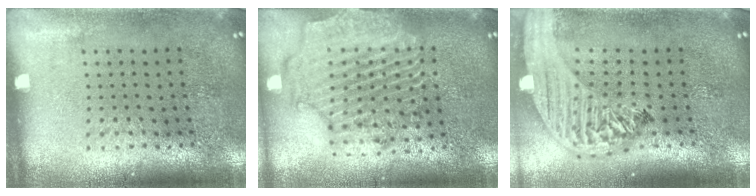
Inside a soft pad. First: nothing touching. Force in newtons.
{"total": 2.2, "press": 2.1, "slide": 0.8}
{"total": 3.2, "press": 2.5, "slide": 1.9}